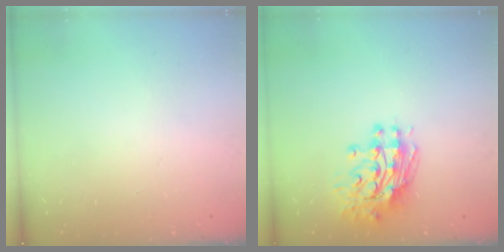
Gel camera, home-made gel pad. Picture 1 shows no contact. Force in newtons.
{"total": 11.5, "press": 11.4, "slide": 1.2}